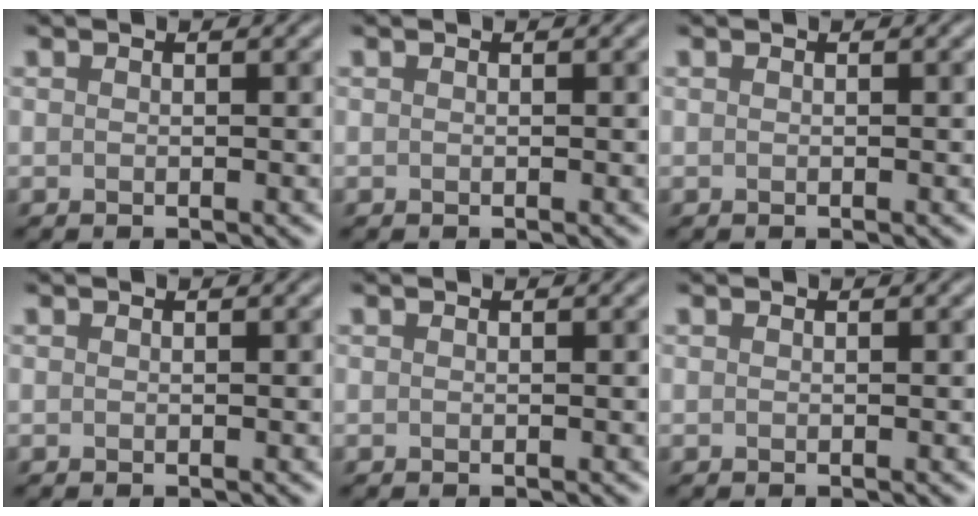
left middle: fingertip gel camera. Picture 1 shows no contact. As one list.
[{"total": 0.0}, {"total": 0.0}, {"total": 0.0}, {"total": 0.0}, {"total": 0.0}]